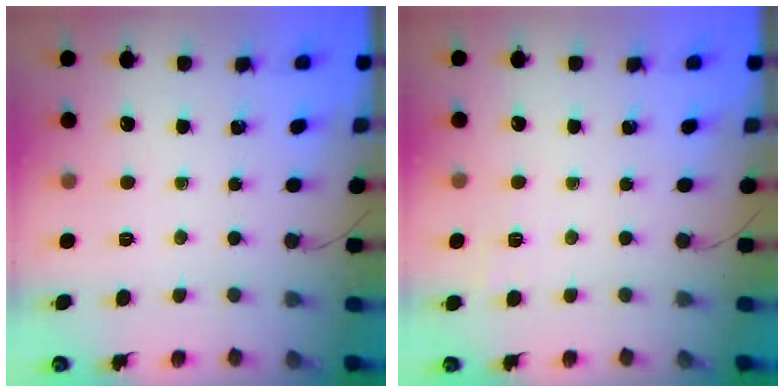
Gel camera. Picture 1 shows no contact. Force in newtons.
{"total": 1.9, "press": 0.9, "slide": 1.7}